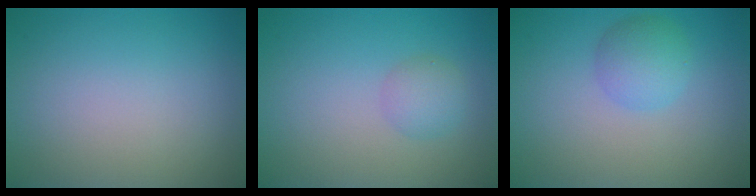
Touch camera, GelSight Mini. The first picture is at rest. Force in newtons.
{"total": 1.9, "press": 1.9, "slide": 0.1}
{"total": 2.8, "press": 2.8, "slide": 0.1}